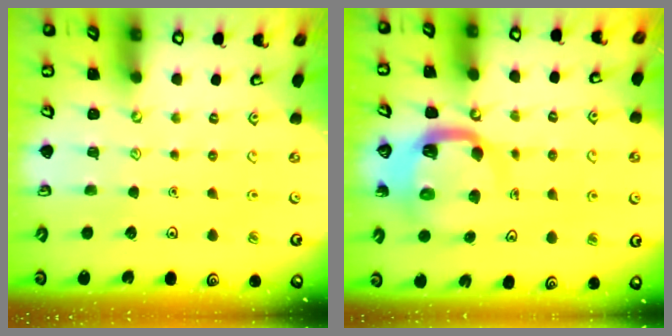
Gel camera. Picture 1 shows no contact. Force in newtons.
{"total": 9.2, "press": 9.1, "slide": 1.2}